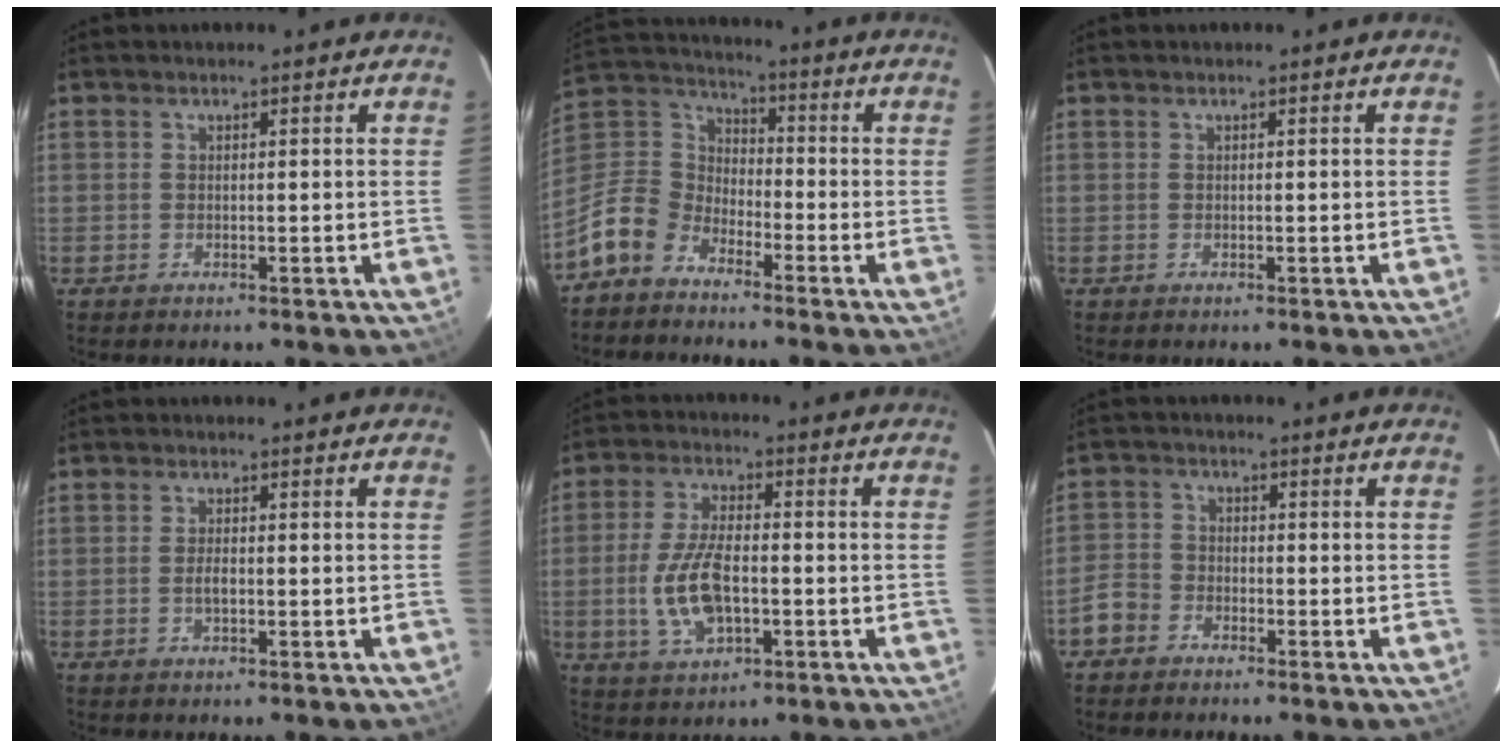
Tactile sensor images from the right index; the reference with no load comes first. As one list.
[{"total": 10.2, "force": [-7.1, 6.5, 3.4], "torque": [-0.089, 0.035, -0.153]}, {"total": 0.0}, {"total": 1.7, "force": [-0.4, 0.7, 1.5], "torque": [-0.030, -0.001, -0.008]}, {"total": 10.8, "force": [-2.3, 5.1, 9.2], "torque": [-0.192, -0.003, -0.037]}, {"total": 4.4, "force": [-2.9, 3.2, 1.0], "torque": [-0.024, 0.014, -0.063]}]